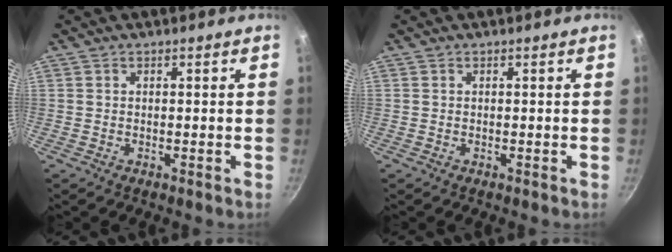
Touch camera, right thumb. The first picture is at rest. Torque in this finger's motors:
{"motor_torque": [0.06, -0.07, -0.13, -0.13, 0.02]}